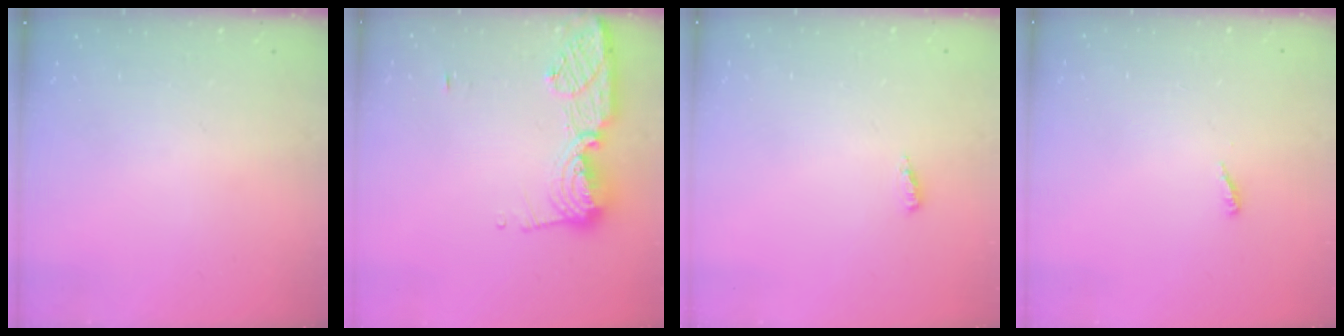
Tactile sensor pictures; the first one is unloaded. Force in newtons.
{"total": 12.0, "press": 12.0, "slide": 1.1}
{"total": 2.7, "press": 2.5, "slide": 1.0}
{"total": 3.2, "press": 3.2, "slide": 0.2}